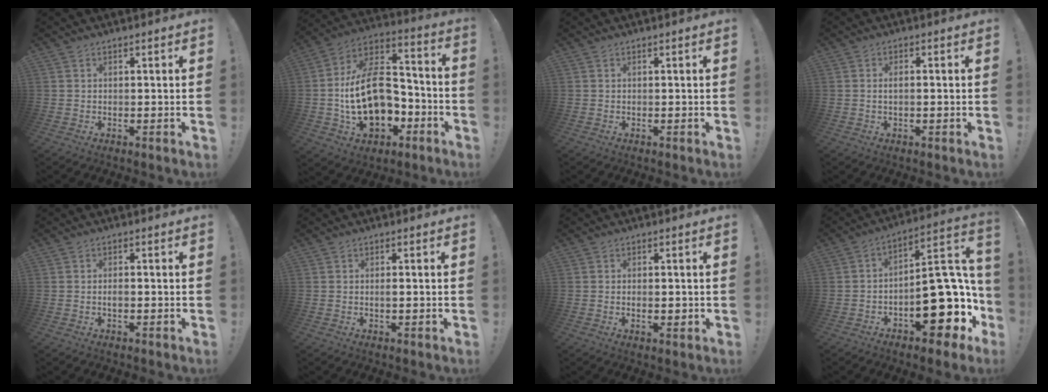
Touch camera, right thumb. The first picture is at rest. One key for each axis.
{"total": 21.5, "fx": -3.2, "fy": 14.5, "fz": 15.6, "tx": -0.272, "ty": 0.021, "tz": -0.044}
{"total": 0.0}
{"total": 2.2, "fx": -0.3, "fy": 0.7, "fz": 2.1, "tx": -0.041, "ty": 0.007, "tz": -0.005}
{"total": 1.7, "fx": -0.7, "fy": 0.7, "fz": 1.4, "tx": -0.021, "ty": 0.002, "tz": -0.014}
{"total": 1.2, "fx": -0.3, "fy": 0.2, "fz": 1.1, "tx": -0.018, "ty": 0.001, "tz": -0.007}
{"total": 2.2, "fx": -0.3, "fy": 1.1, "fz": 1.9, "tx": -0.016, "ty": -0.002, "tz": -0.006}
{"total": 22.5, "fx": -6.1, "fy": 11.1, "fz": 18.6, "tx": -0.235, "ty": 0.044, "tz": -0.077}